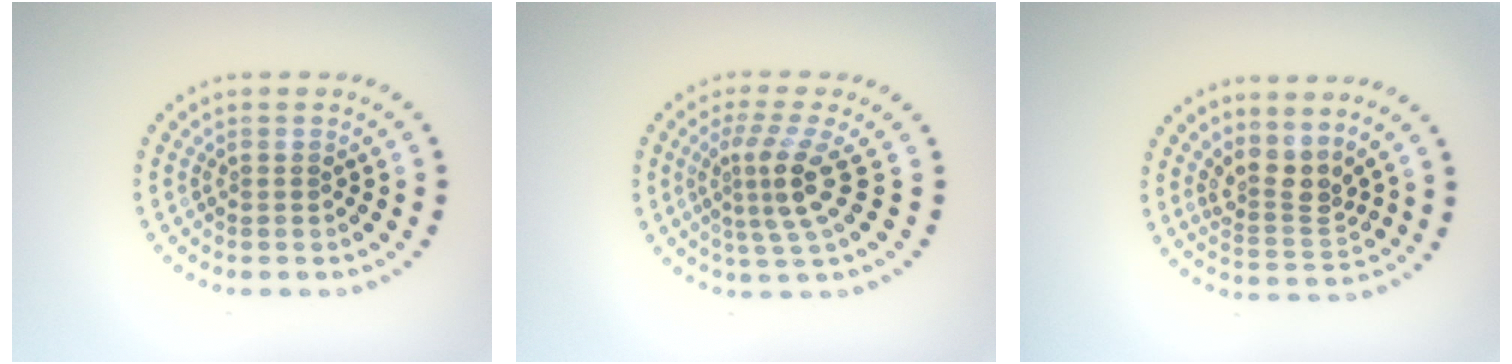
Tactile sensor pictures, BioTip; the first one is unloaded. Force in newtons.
{"total": 3.7, "press": 2.6, "slide": 2.7}
{"total": 3.0, "press": 2.1, "slide": 2.1}